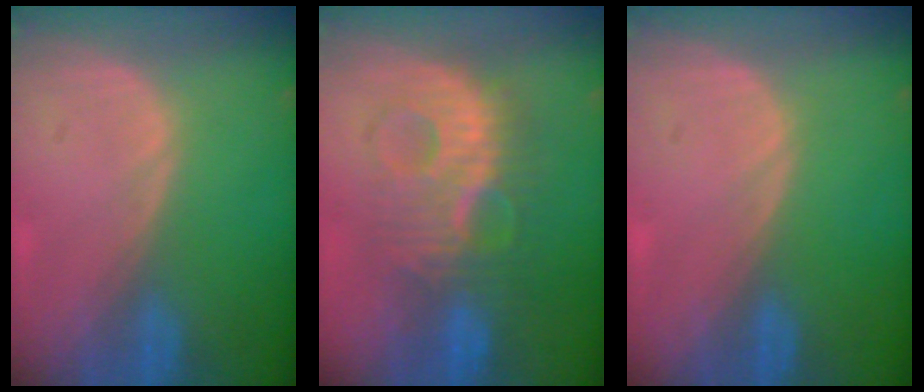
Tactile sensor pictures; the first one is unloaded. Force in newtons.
{"total": 9.4, "press": 9.4, "slide": 0.8}
{"total": 0.0}